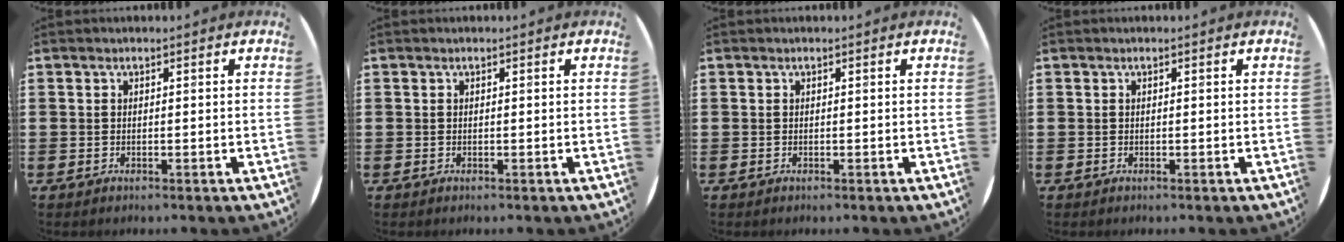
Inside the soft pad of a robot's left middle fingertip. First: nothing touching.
{"total": 0.0}
{"total": 0.0}
{"total": 0.0}